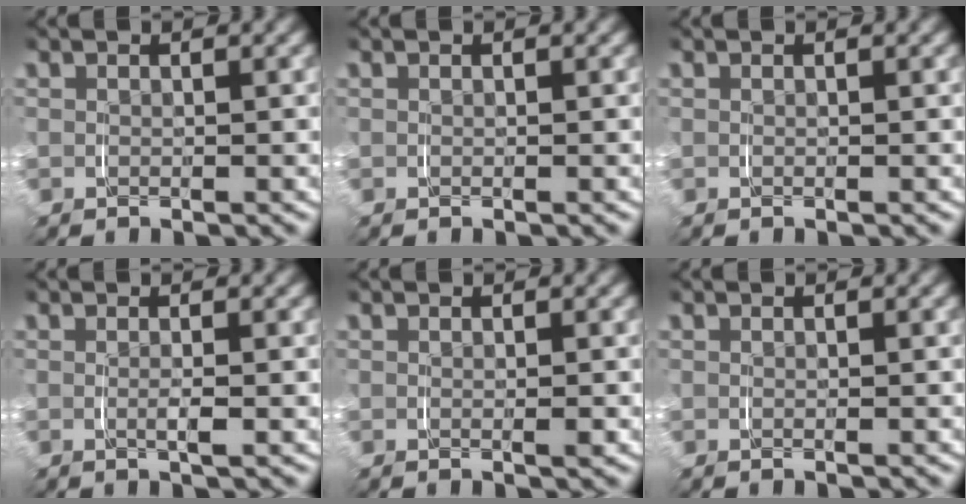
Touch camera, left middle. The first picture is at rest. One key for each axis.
{"total": 0.0}
{"total": 0.0}
{"total": 1.0, "fx": -0.1, "fy": -0.2, "fz": 1.0, "tx": -0.022, "ty": -0.005, "tz": 0.000}
{"total": 0.5, "fx": 0.0, "fy": -0.1, "fz": 0.5, "tx": -0.004, "ty": -0.001, "tz": 0.001}
{"total": 0.0}